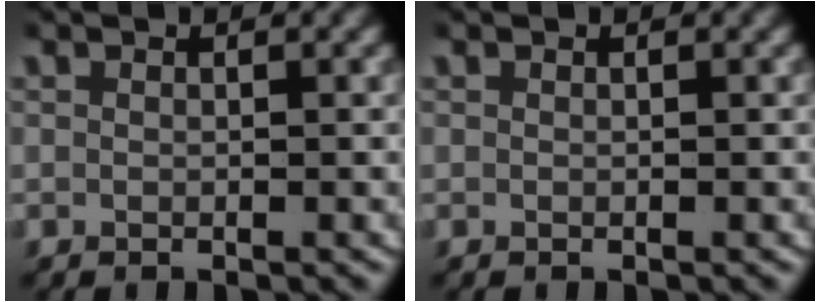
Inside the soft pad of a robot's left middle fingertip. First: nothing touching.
{"total": 0.0}